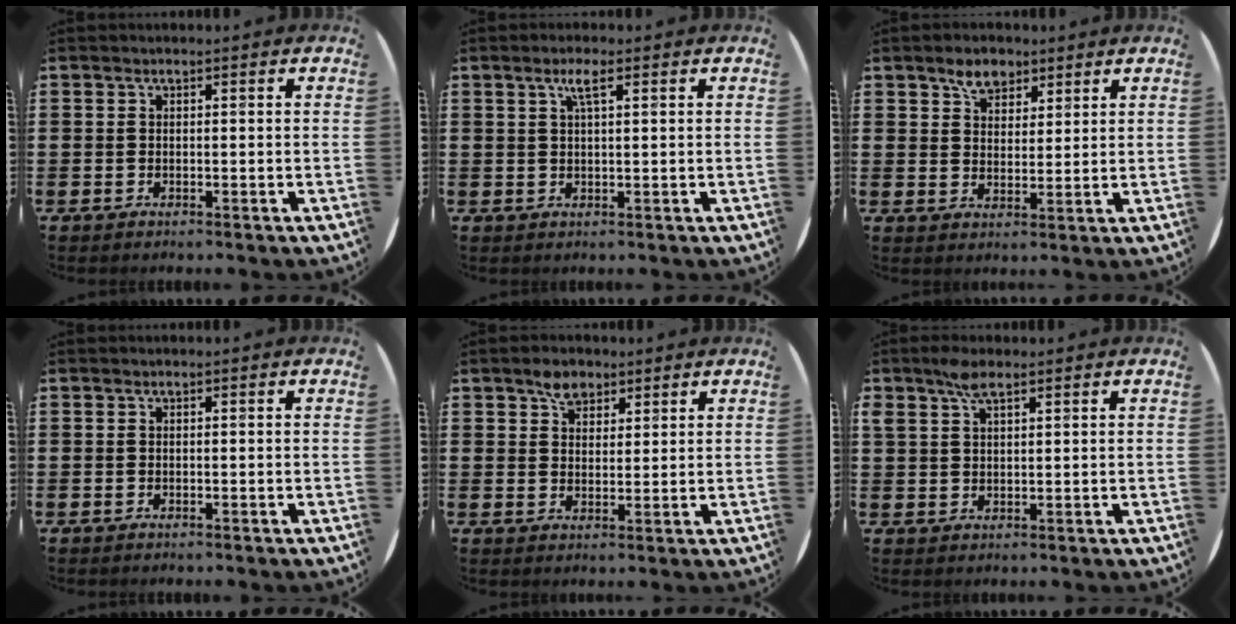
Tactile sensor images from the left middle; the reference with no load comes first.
{"total": 2.5, "force": [1.3, 0.4, 2.1], "torque": [-0.043, 0.007, 0.020]}
{"total": 4.1, "force": [3.1, 2.3, 1.2], "torque": [-0.015, 0.000, 0.056]}
{"total": 0.0}
{"total": 3.5, "force": [2.6, 2.0, 1.1], "torque": [-0.011, 0.000, 0.045]}
{"total": 3.4, "force": [2.5, 1.4, 1.9], "torque": [-0.034, 0.004, 0.043]}